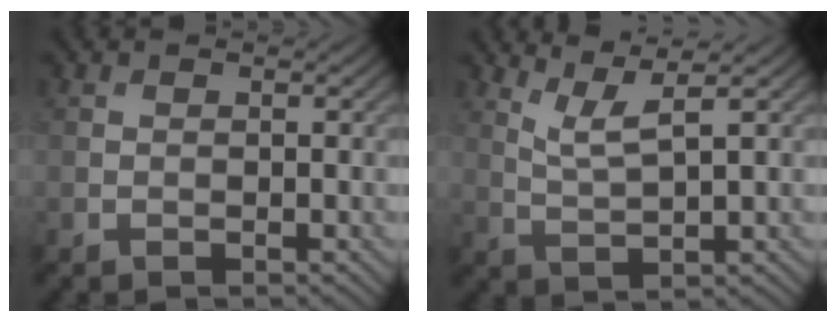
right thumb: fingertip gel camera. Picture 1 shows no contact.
{"total": 4.1, "force": [2.7, 0.5, 3.0], "torque": [-0.065, 0.001, 0.065]}